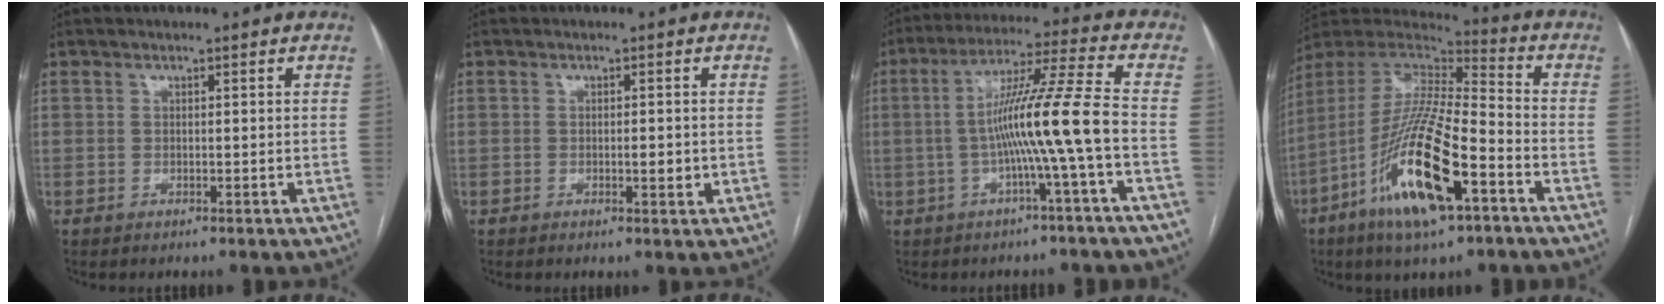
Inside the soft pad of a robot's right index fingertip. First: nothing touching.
{"total": 1.9, "force": [-0.2, 0.7, 1.8], "torque": [-0.027, -0.001, -0.001]}
{"total": 11.5, "force": [-2.1, -1.8, 11.2], "torque": [-0.200, 0.018, -0.038]}
{"total": 20.4, "force": [-9.0, 3.9, 17.8], "torque": [-0.382, -0.030, -0.164]}